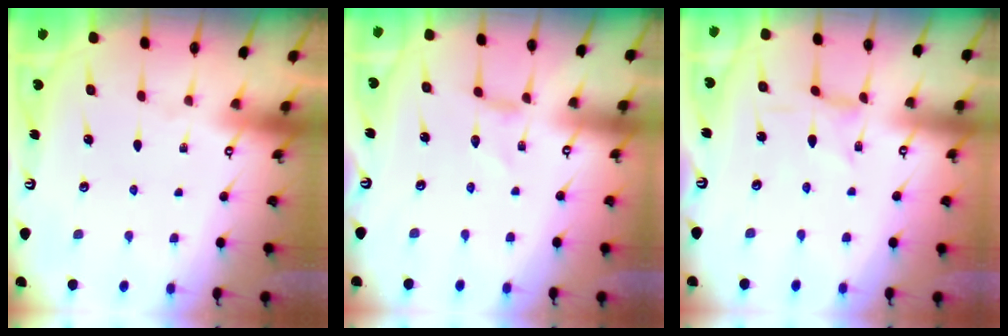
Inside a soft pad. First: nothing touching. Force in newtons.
{"total": 0.0}
{"total": 0.0}